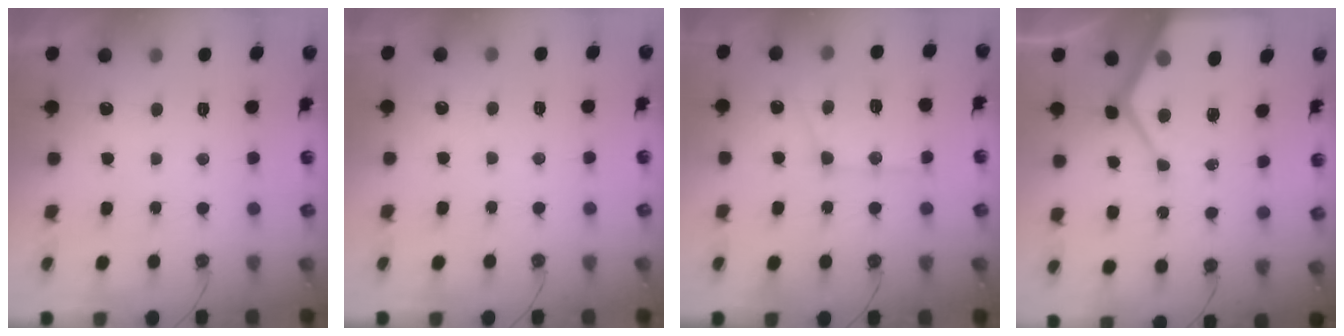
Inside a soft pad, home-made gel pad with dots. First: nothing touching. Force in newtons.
{"total": 4.0, "press": 4.0, "slide": 0.6}
{"total": 14.3, "press": 14.3, "slide": 1.5}
{"total": 13.0, "press": 12.9, "slide": 1.3}